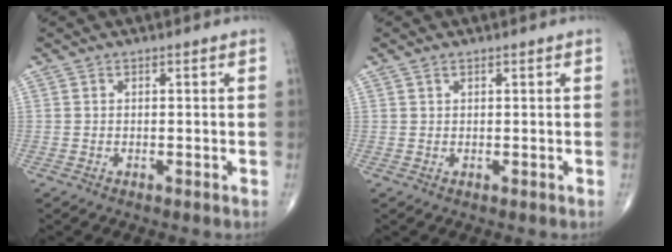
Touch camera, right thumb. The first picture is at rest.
{"total": 0.7, "force": [0.6, 0.3, 0.3], "torque": [-0.003, 0.004, 0.010]}